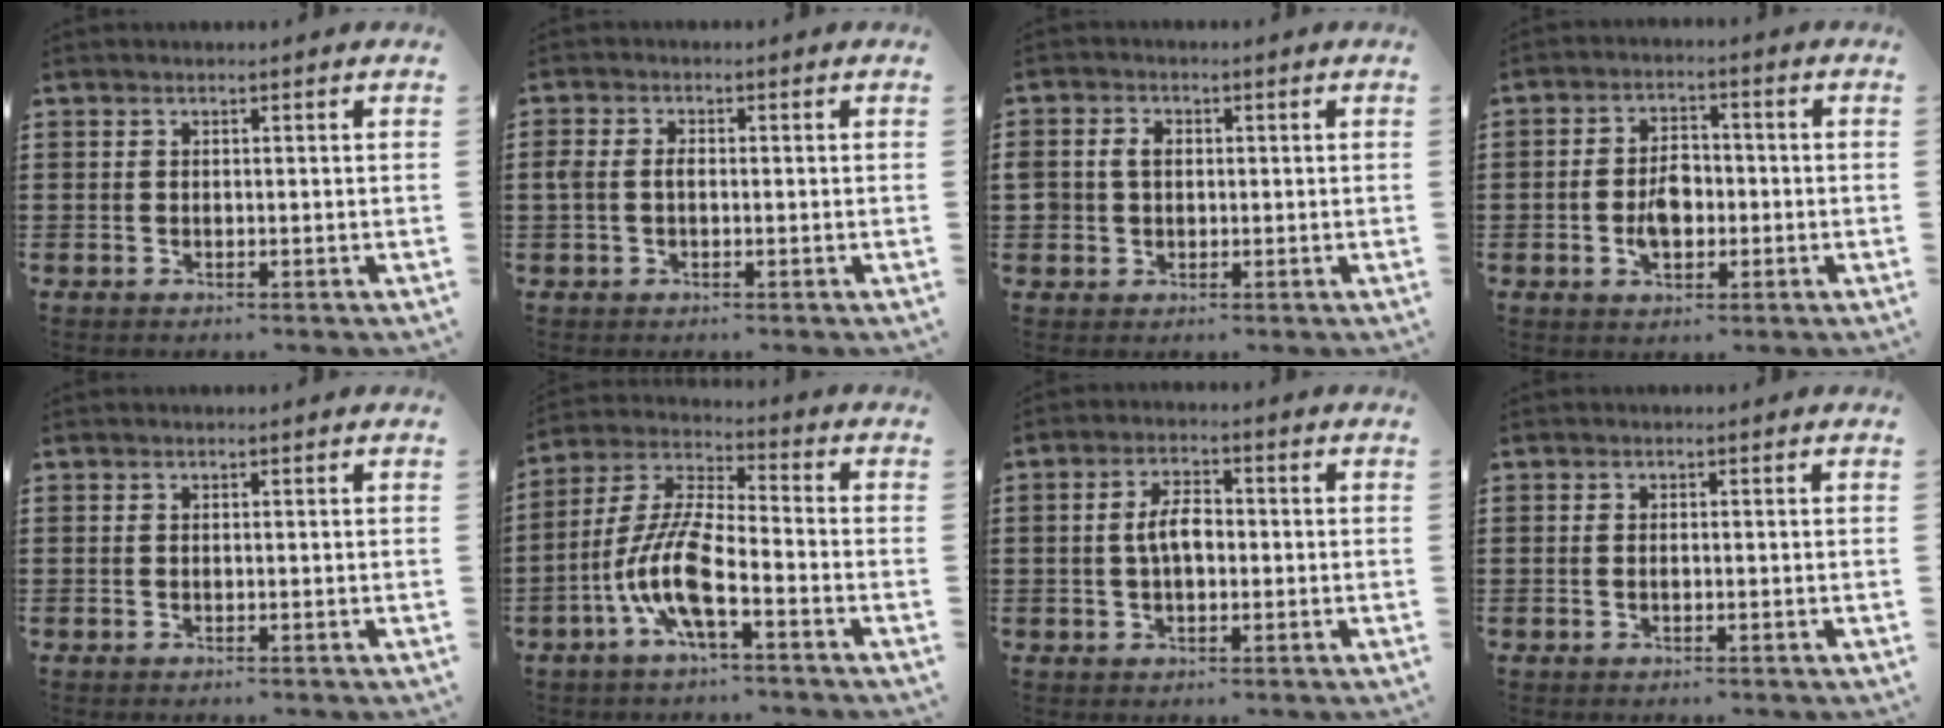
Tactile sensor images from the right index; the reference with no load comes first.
{"total": 2.1, "force": [-0.1, 1.4, 1.6], "torque": [-0.048, -0.001, -0.006]}
{"total": 2.7, "force": [0.2, 2.4, 1.4], "torque": [-0.042, 0.008, 0.000]}
{"total": 5.1, "force": [-1.0, 3.4, 3.7], "torque": [-0.062, 0.004, -0.024]}
{"total": 0.0}
{"total": 10.2, "force": [-4.7, 2.5, 8.7], "torque": [-0.205, -0.011, -0.096]}
{"total": 4.7, "force": [-0.2, 2.4, 4.0], "torque": [-0.085, 0.006, -0.008]}
{"total": 0.6, "force": [-0.1, 0.2, 0.5], "torque": [-0.012, -0.003, -0.001]}